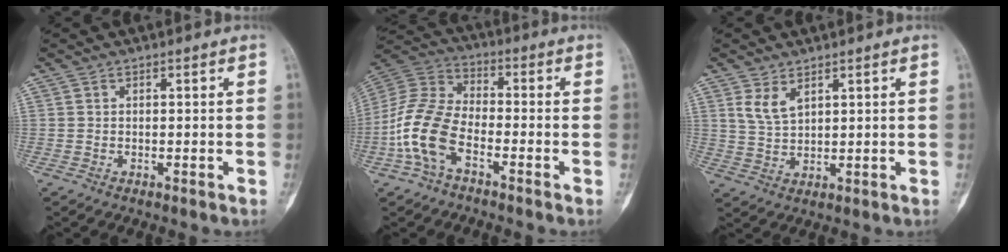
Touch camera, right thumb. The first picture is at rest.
{"total": 12.2, "force": [-4.7, 6.6, 9.1], "torque": [-0.199, 0.035, -0.102]}
{"total": 4.1, "force": [2.4, 2.1, 2.7], "torque": [-0.050, -0.014, 0.055]}